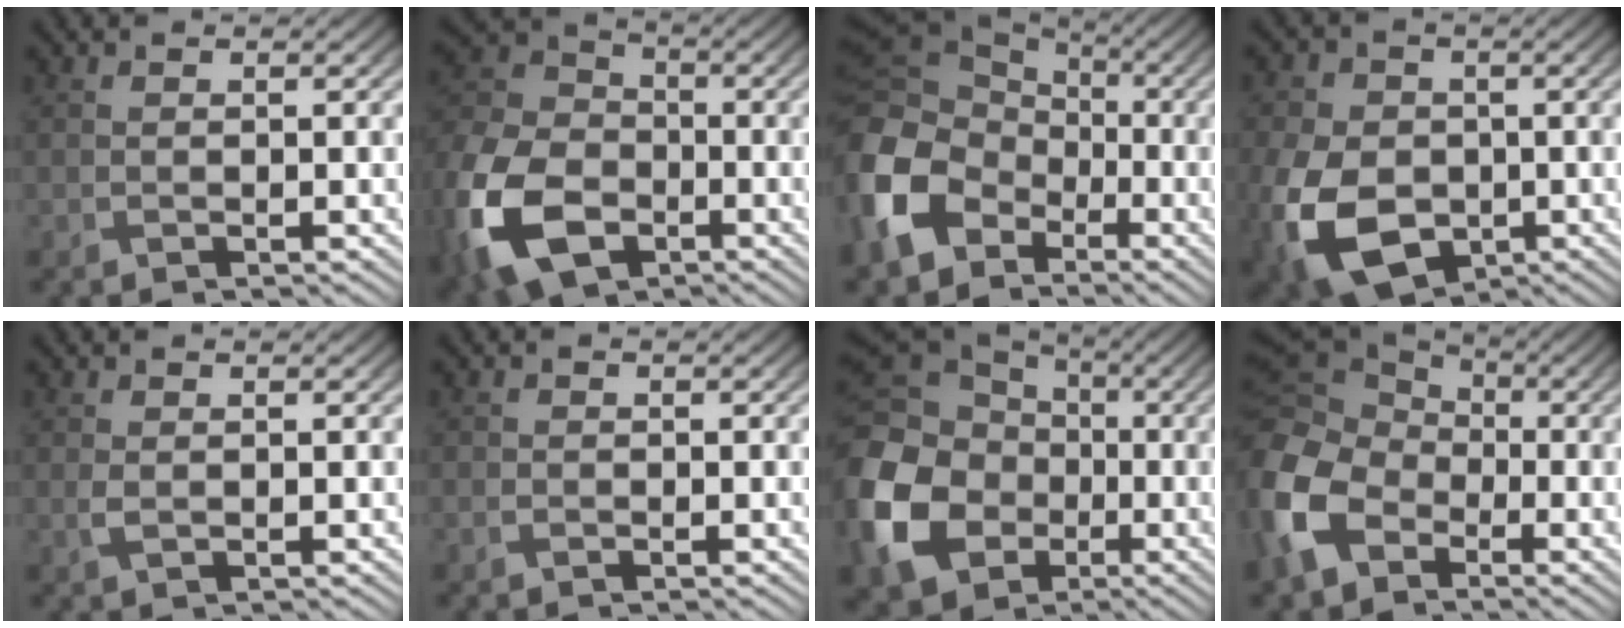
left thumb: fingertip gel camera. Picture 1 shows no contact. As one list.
[{"total": 17.5, "force": [-7.3, 12.1, 10.4], "torque": [-0.290, -0.062, -0.136]}, {"total": 16.3, "force": [-4.8, 12.9, 8.9], "torque": [-0.277, -0.046, -0.093]}, {"total": 13.3, "force": [-3.9, 9.5, 8.4], "torque": [-0.222, -0.045, -0.071]}, {"total": 1.1, "force": [0.0, 0.6, 0.9], "torque": [-0.025, -0.002, 0.003]}, {"total": 0.9, "force": [-0.6, 0.6, 0.4], "torque": [-0.010, -0.002, -0.012]}, {"total": 18.8, "force": [-4.4, 15.3, 9.9], "torque": [-0.296, -0.037, -0.086]}, {"total": 14.1, "force": [-3.8, 10.8, 8.2], "torque": [-0.263, -0.050, -0.065]}]